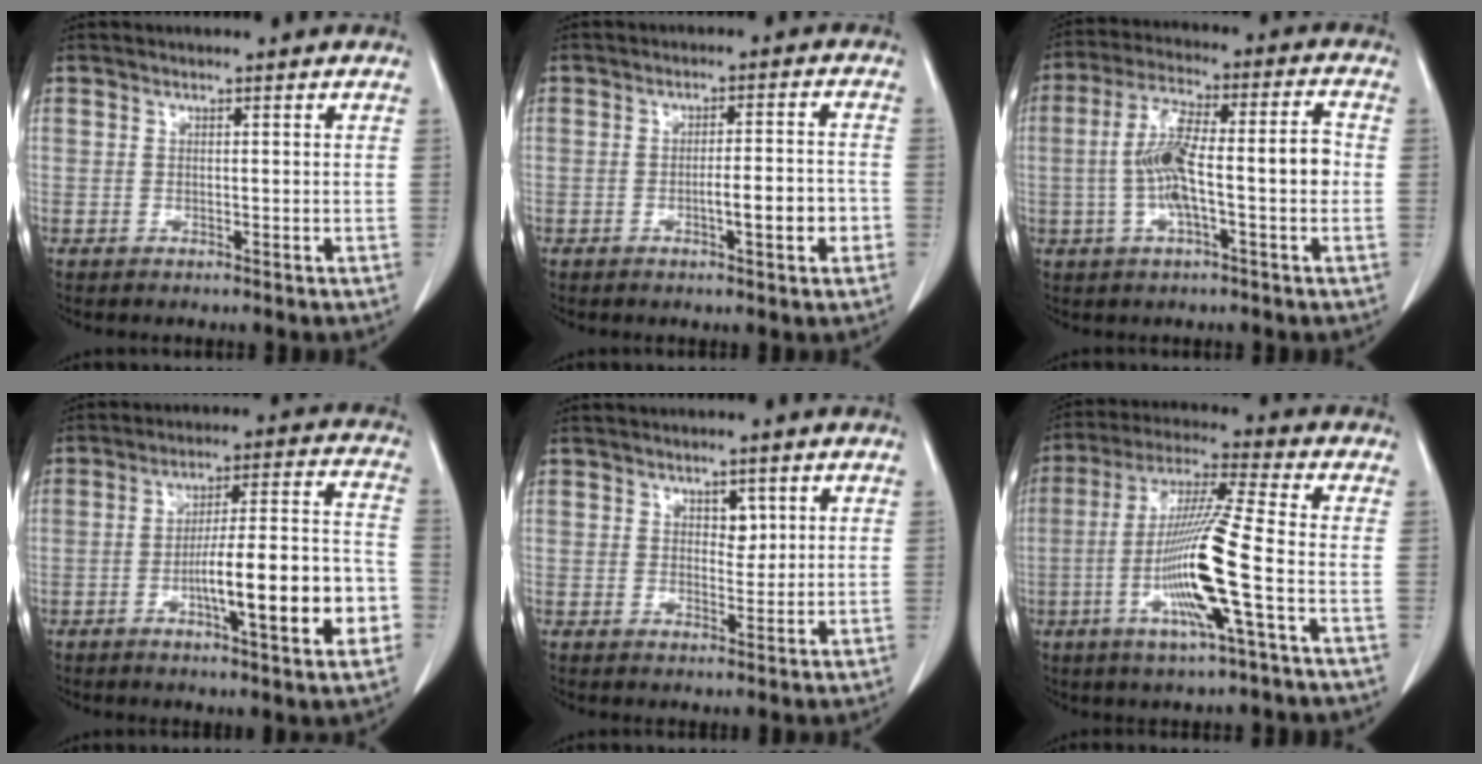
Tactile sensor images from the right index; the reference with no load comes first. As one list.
[{"total": 6.0, "force": [-2.0, 0.8, 5.6], "torque": [-0.084, 0.007, -0.024]}, {"total": 12.0, "force": [-1.4, 2.0, 11.8], "torque": [-0.214, 0.030, -0.025]}, {"total": 15.3, "force": [-4.7, 2.0, 14.5], "torque": [-0.218, 0.014, -0.068]}, {"total": 2.3, "force": [1.1, 1.4, 1.5], "torque": [-0.017, -0.003, 0.017]}, {"total": 14.0, "force": [-3.8, -0.7, 13.5], "torque": [-0.269, -0.010, -0.079]}]